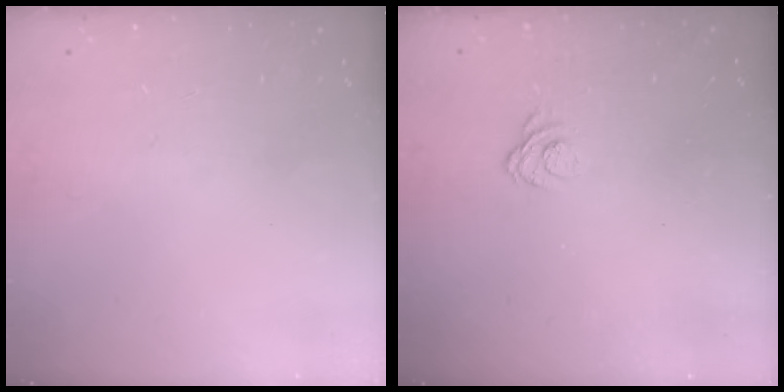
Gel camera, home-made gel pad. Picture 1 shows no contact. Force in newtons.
{"total": 5.1, "press": 4.9, "slide": 1.3}